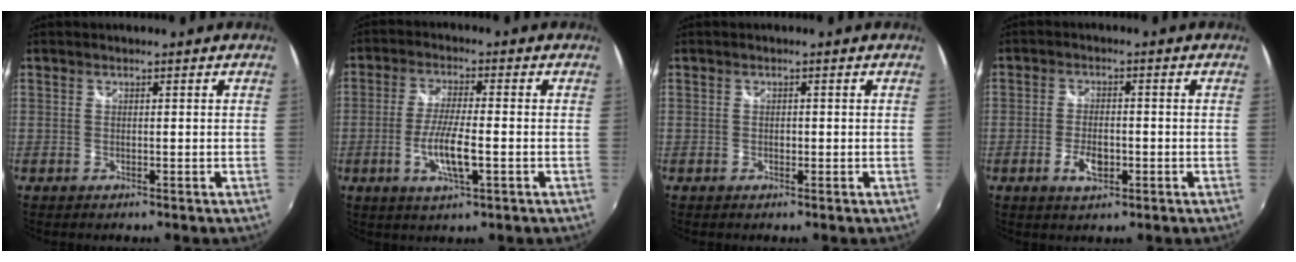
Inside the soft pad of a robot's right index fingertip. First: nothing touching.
{"total": 7.8, "force": [-2.3, 1.3, 7.4], "torque": [-0.146, -0.007, -0.042]}
{"total": 0.6, "force": [-0.2, 0.5, 0.4], "torque": [-0.004, 0.002, -0.003]}
{"total": 4.7, "force": [-1.7, 2.4, 3.6], "torque": [-0.075, -0.001, -0.029]}